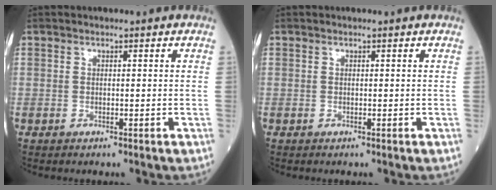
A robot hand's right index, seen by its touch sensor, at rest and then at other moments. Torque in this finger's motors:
{"motor_torque": [0.02, 0.01, 0.00, 0.00]}